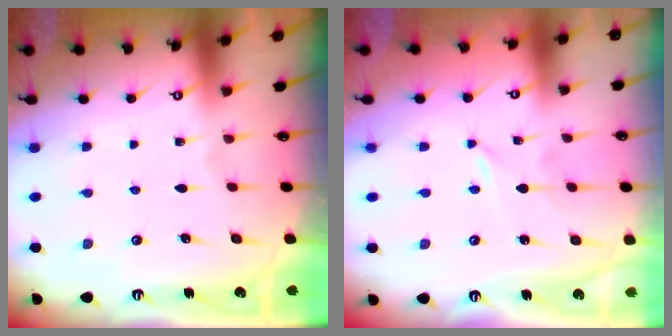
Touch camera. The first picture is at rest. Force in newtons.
{"total": 0.0}